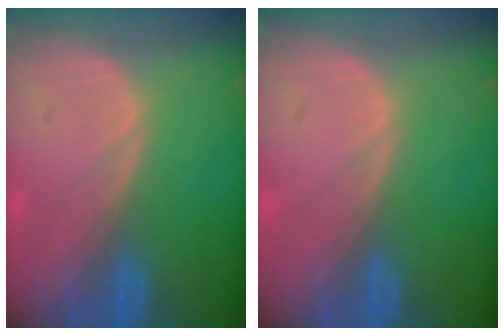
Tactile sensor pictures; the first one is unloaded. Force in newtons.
{"total": 0.0}